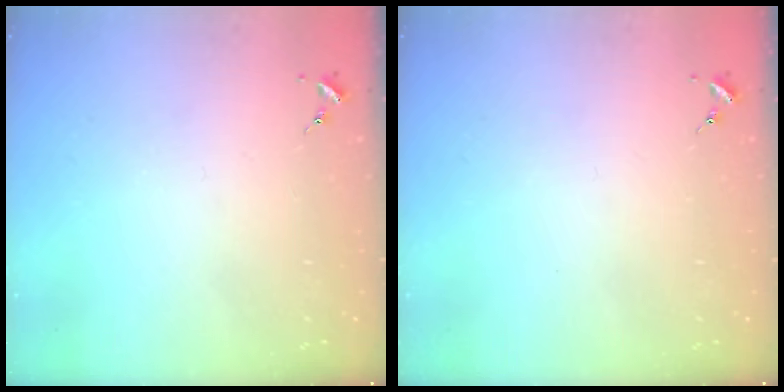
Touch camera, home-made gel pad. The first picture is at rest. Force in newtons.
{"total": 0.0}